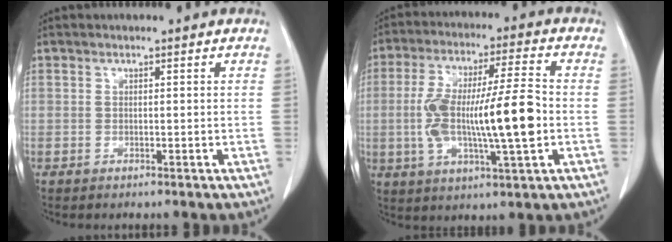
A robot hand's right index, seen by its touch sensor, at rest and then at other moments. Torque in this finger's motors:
{"motor_torque": [1.22, -0.69, 0.41, 0.21]}